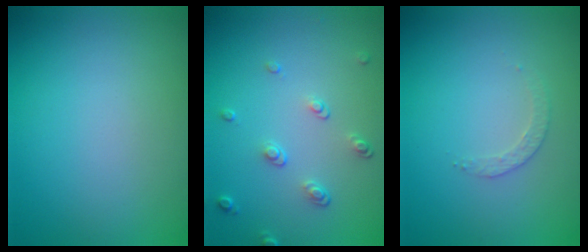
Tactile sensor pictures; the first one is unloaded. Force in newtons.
{"total": 1.8, "press": 1.3, "slide": 1.2}
{"total": 1.2, "press": 1.2, "slide": 0.3}